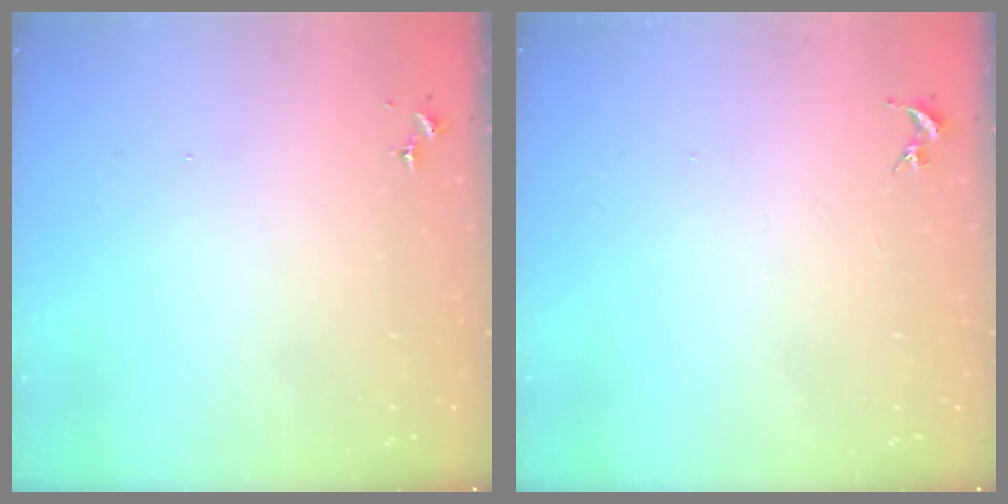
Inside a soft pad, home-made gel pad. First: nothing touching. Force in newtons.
{"total": 0.0}